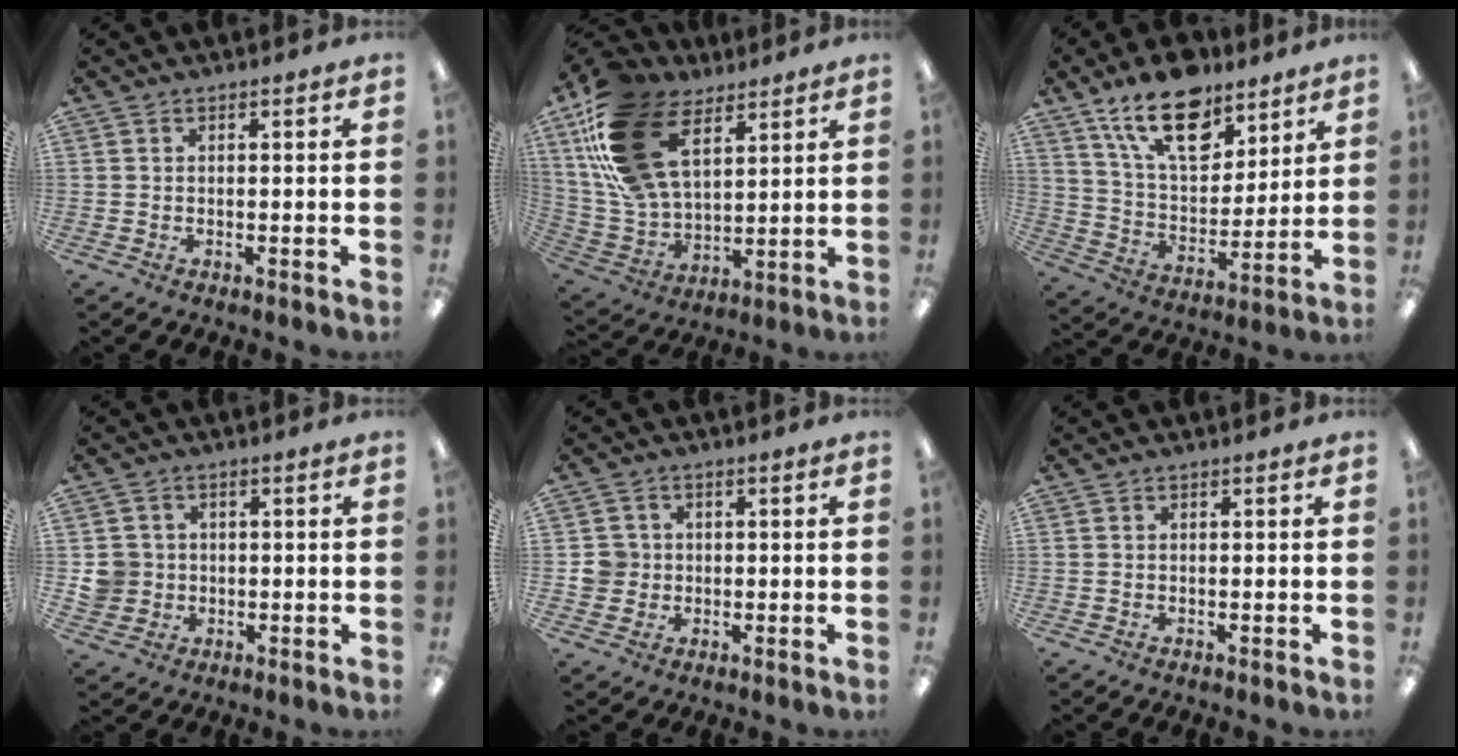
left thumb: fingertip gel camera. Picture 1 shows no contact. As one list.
[{"total": 23.0, "force": [10.4, 13.9, 15.1], "torque": [-0.334, -0.031, 0.190]}, {"total": 18.4, "force": [12.3, 9.3, 10.1], "torque": [-0.164, -0.060, 0.218]}, {"total": 5.5, "force": [0.0, 5.4, 1.3], "torque": [-0.033, 0.013, 0.001]}, {"total": 4.9, "force": [0.3, 4.8, 1.1], "torque": [-0.014, 0.008, 0.004]}, {"total": 0.0}]